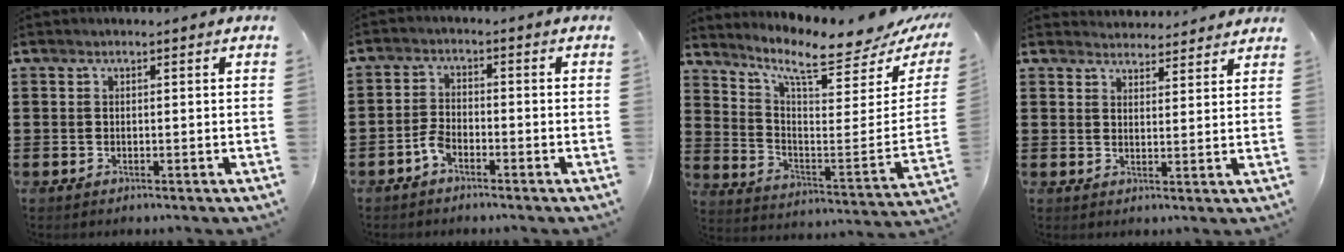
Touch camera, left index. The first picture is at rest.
{"total": 2.9, "force": [-1.9, 1.2, 1.8], "torque": [-0.049, 0.000, -0.041]}
{"total": 8.3, "force": [6.8, 0.9, 4.6], "torque": [-0.099, -0.063, 0.106]}
{"total": 3.2, "force": [3.2, 0.3, -0.1], "torque": [0.000, -0.015, 0.058]}